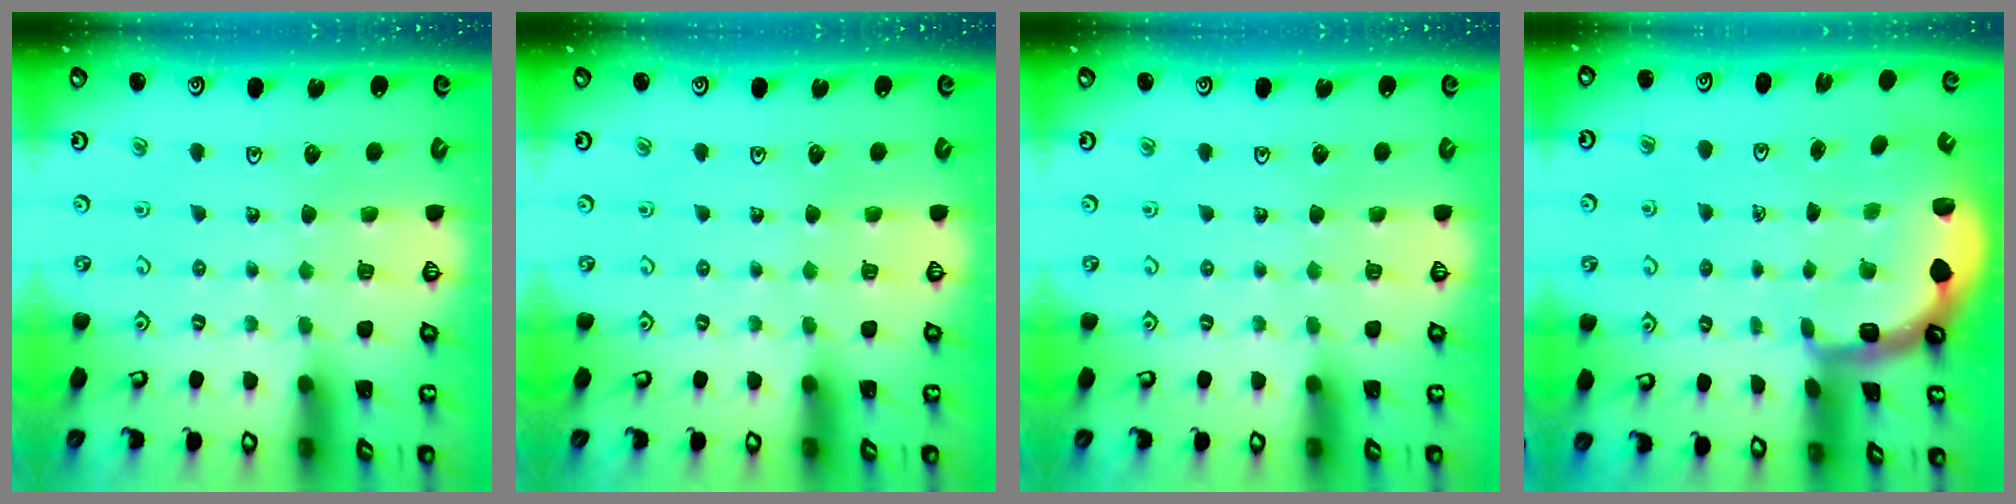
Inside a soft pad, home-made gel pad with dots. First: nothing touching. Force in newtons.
{"total": 0.0}
{"total": 0.0}
{"total": 2.1, "press": 1.9, "slide": 0.8}